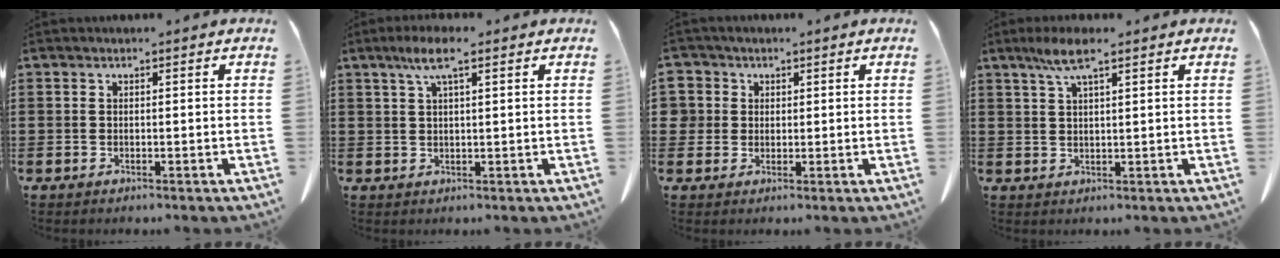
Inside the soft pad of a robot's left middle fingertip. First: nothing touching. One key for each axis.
{"total": 4.7, "fx": 2.5, "fy": 0.7, "fz": 3.9, "tx": -0.082, "ty": 0.006, "tz": 0.042}
{"total": 3.0, "fx": 1.2, "fy": 2.8, "fz": 0.1, "tx": -0.019, "ty": 0.012, "tz": 0.020}
{"total": 5.0, "fx": 2.9, "fy": 0.8, "fz": 3.9, "tx": -0.083, "ty": 0.005, "tz": 0.051}